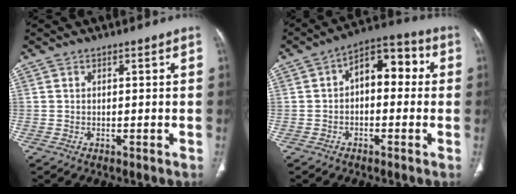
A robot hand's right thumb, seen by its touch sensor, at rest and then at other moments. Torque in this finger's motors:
{"motor_torque": [0.44, 1.80, 0.78, -0.73, 0.05]}